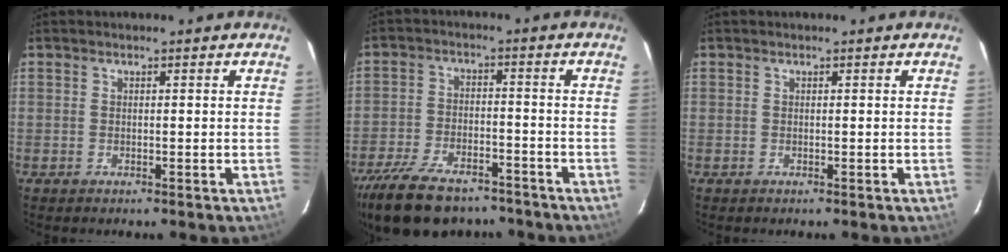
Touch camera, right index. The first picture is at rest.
{"total": 19.2, "force": [-14.8, 8.3, 9.0], "torque": [-0.206, -0.015, -0.233]}
{"total": 0.0}